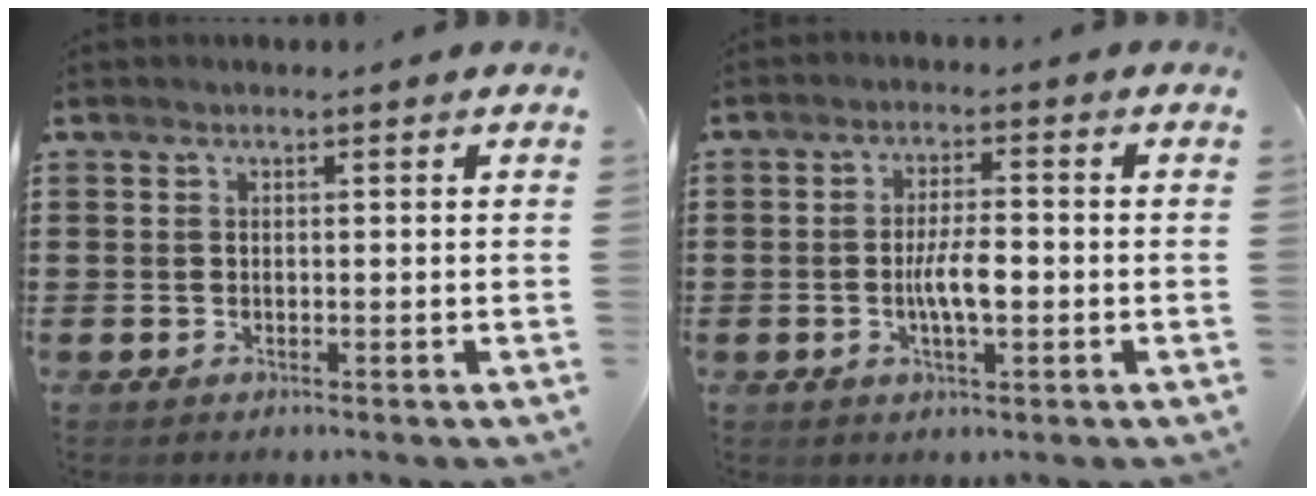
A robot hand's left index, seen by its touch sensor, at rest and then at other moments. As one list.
[{"total": 5.1, "force": [-0.9, 1.4, 4.8], "torque": [-0.098, -0.001, -0.021]}]